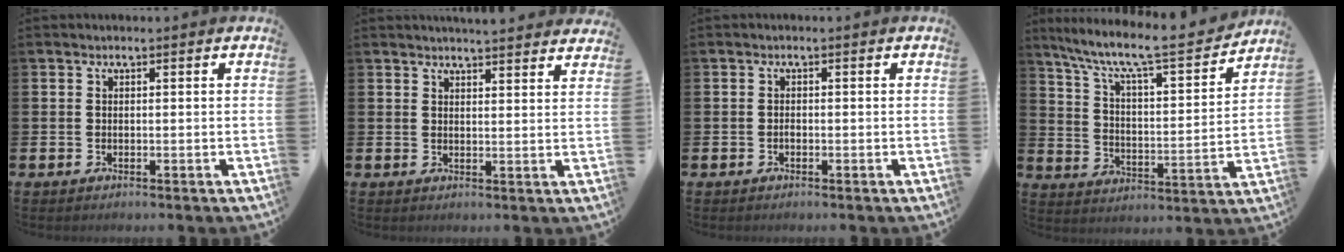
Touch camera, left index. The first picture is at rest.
{"total": 3.7, "force": [3.7, -0.2, -0.1], "torque": [-0.005, -0.022, 0.068]}
{"total": 0.5, "force": [-0.3, 0.4, 0.2], "torque": [-0.006, 0.001, -0.007]}
{"total": 8.9, "force": [7.8, 1.2, 3.9], "torque": [-0.104, -0.061, 0.126]}